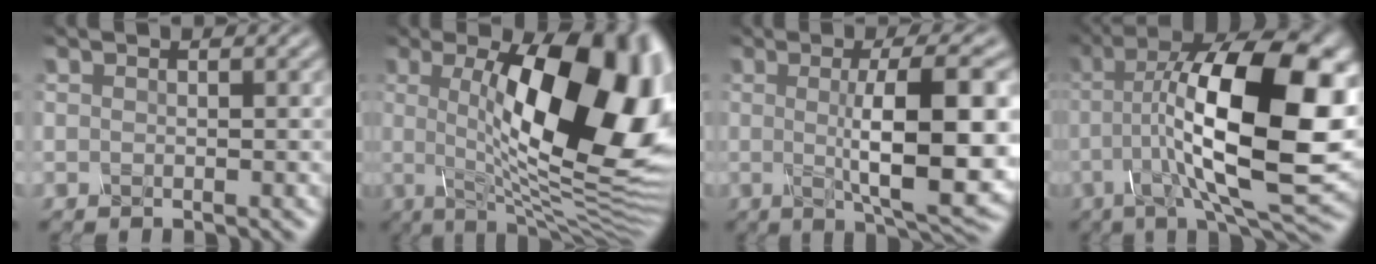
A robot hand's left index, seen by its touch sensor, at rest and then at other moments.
{"total": 16.9, "force": [1.3, 6.0, 15.7], "torque": [-0.189, 0.019, 0.013]}
{"total": 11.0, "force": [-0.2, 2.7, 10.6], "torque": [-0.140, -0.005, 0.000]}
{"total": 17.6, "force": [0.6, 6.0, 16.5], "torque": [-0.258, 0.012, 0.012]}